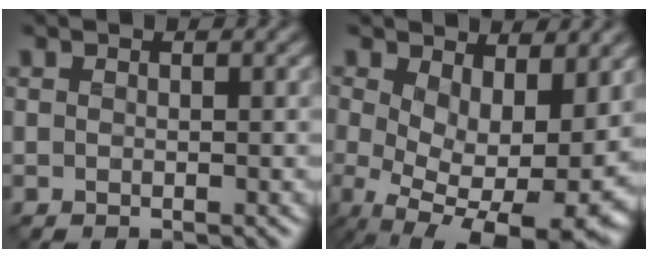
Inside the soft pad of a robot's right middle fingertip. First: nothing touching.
{"total": 11.2, "force": [-0.5, 5.9, 9.6], "torque": [-0.138, -0.035, 0.019]}